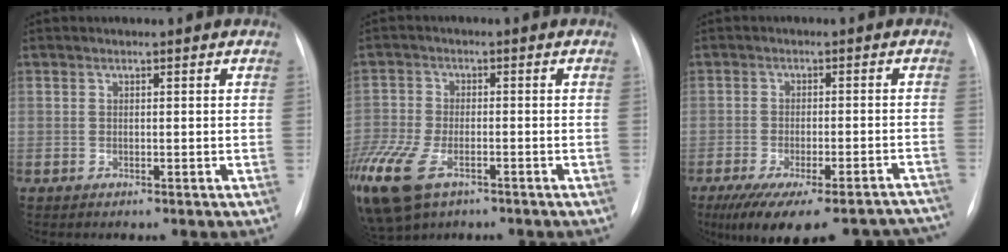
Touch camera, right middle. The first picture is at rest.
{"total": 18.8, "force": [-10.3, 10.6, 11.6], "torque": [-0.350, -0.032, -0.179]}
{"total": 19.9, "force": [-16.9, 4.9, 9.3], "torque": [-0.106, 0.000, -0.218]}